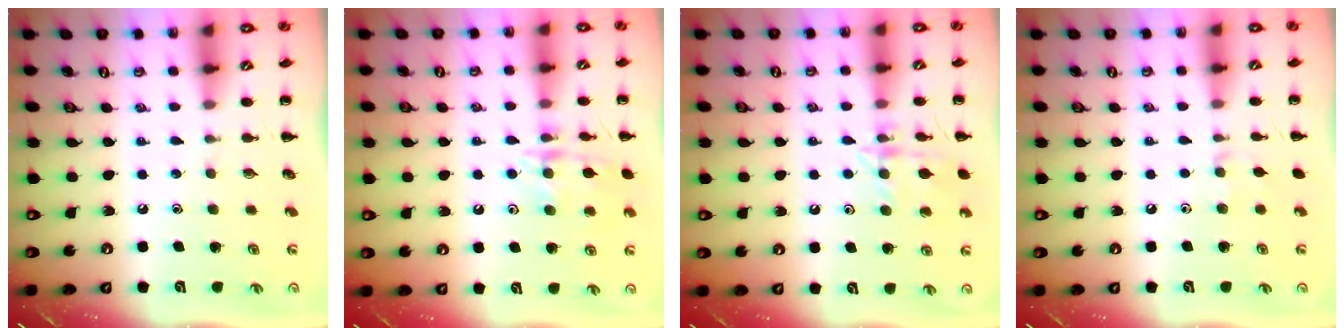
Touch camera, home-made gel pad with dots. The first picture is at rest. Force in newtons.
{"total": 13.3, "press": 13.3, "slide": 0.8}
{"total": 12.7, "press": 12.7, "slide": 0.8}
{"total": 2.9, "press": 2.7, "slide": 1.1}